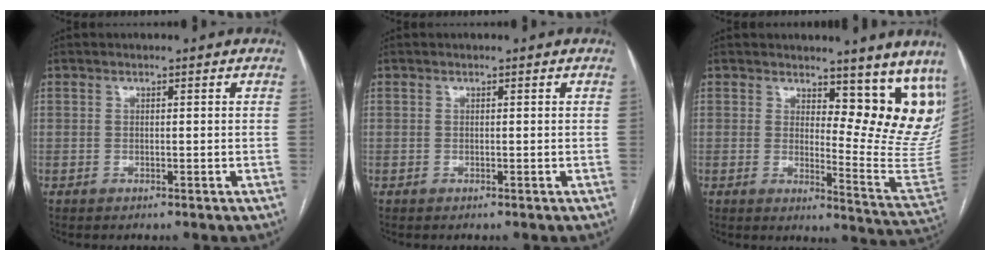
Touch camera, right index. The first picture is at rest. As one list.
[{"total": 0.0}, {"total": 14.6, "force": [12.0, 4.2, 7.3], "torque": [-0.056, -0.053, 0.124]}]